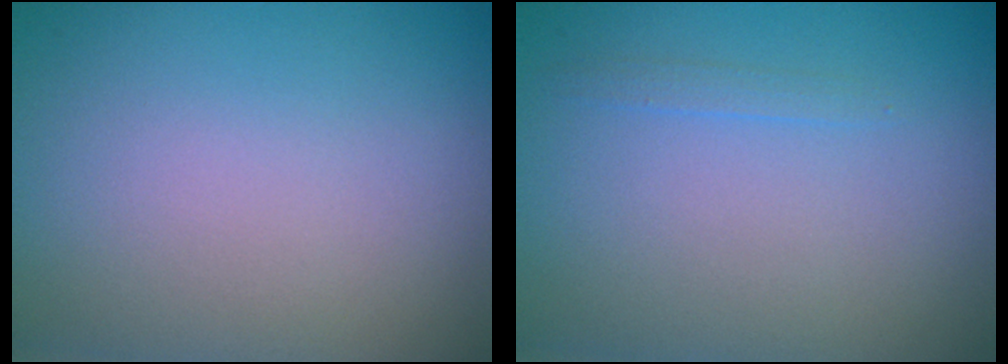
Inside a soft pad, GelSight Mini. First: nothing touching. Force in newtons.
{"total": 0.6, "press": 0.6, "slide": 0.1}